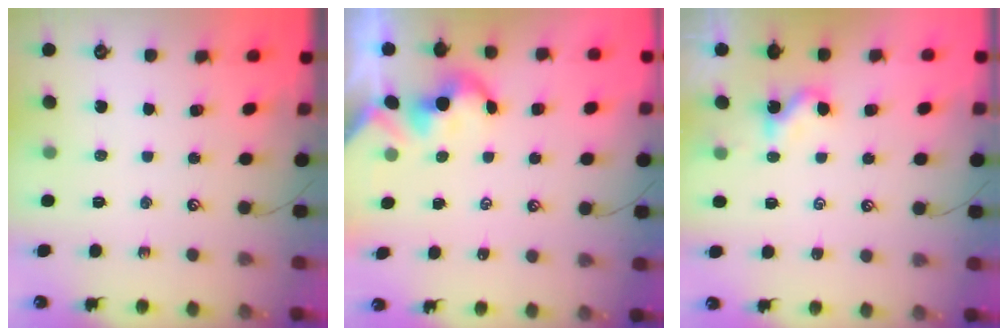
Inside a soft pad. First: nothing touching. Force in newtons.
{"total": 2.1, "press": 2.1, "slide": 0.2}
{"total": 0.6, "press": 0.5, "slide": 0.4}